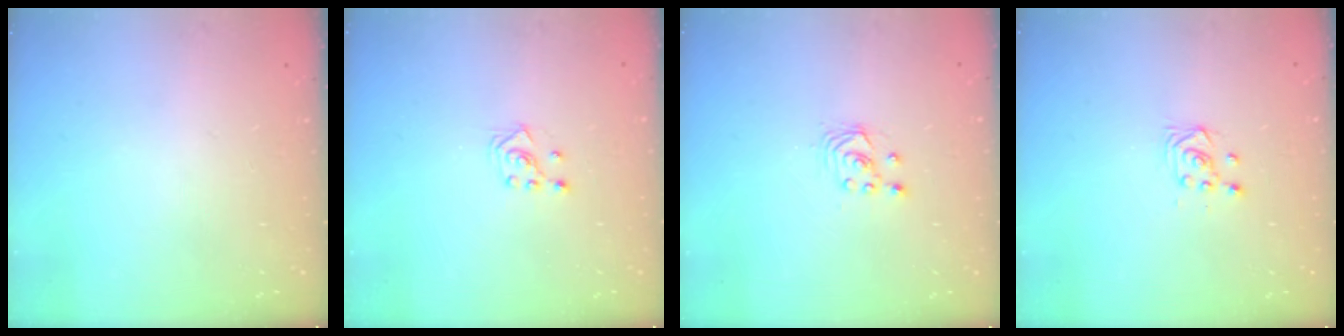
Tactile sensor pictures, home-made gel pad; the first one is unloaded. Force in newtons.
{"total": 3.1, "press": 3.0, "slide": 0.7}
{"total": 1.7, "press": 1.7, "slide": 0.2}
{"total": 3.6, "press": 3.5, "slide": 1.2}